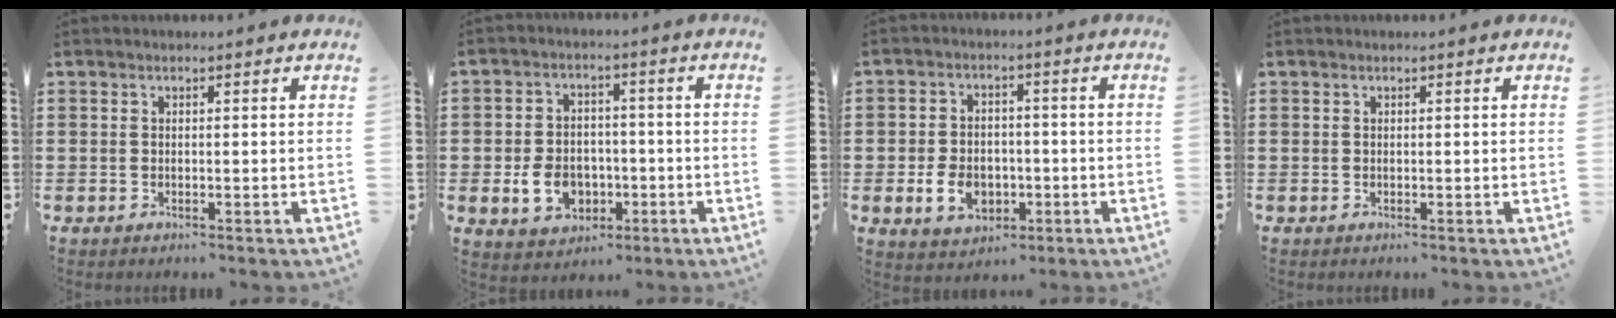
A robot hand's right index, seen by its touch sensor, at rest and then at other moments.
{"total": 6.9, "force": [-2.0, 5.2, 4.1], "torque": [-0.082, 0.006, -0.036]}
{"total": 6.0, "force": [-1.8, 4.3, 3.7], "torque": [-0.091, 0.002, -0.037]}
{"total": 0.0}